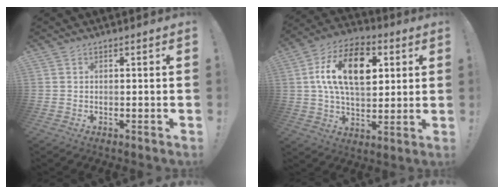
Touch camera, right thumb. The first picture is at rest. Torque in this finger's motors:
{"motor_torque": [1.88, 3.13, 1.00, -0.58, 0.33]}